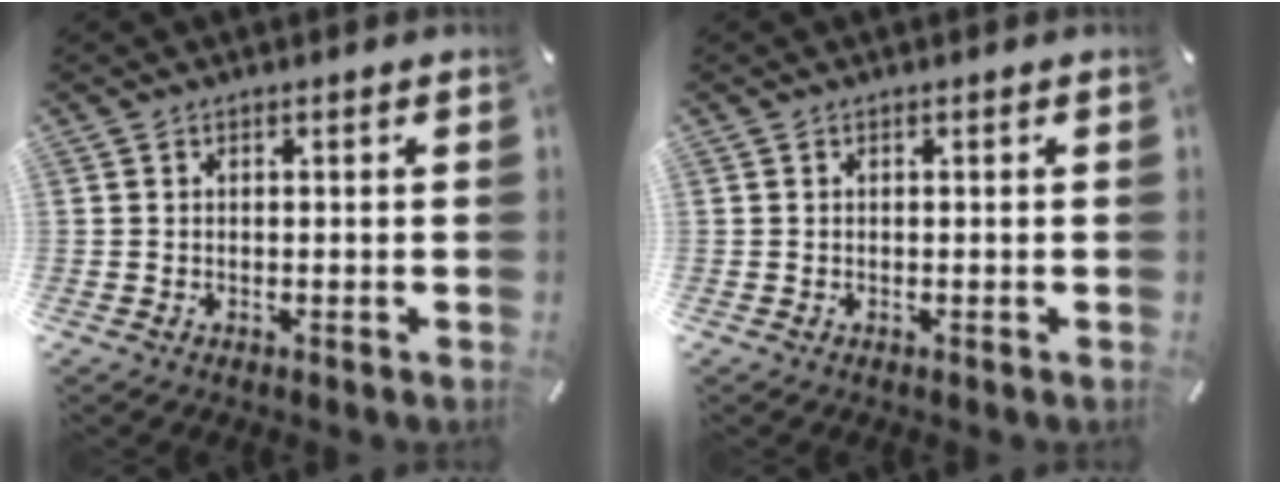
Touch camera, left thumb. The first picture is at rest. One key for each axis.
{"total": 0.0}